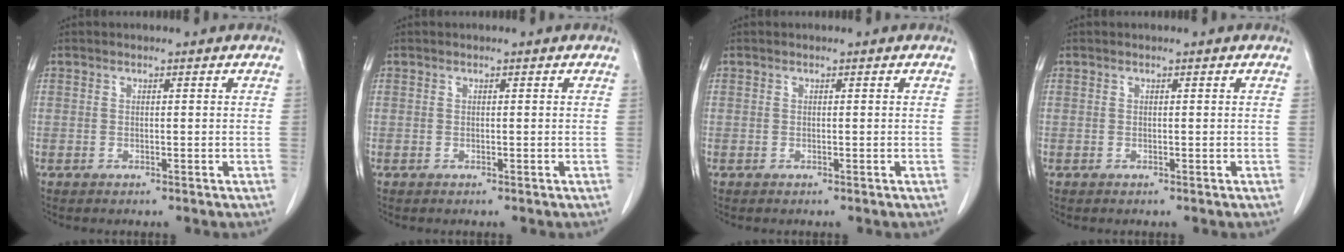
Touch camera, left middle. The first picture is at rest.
{"total": 0.0}
{"total": 0.0}
{"total": 0.0}